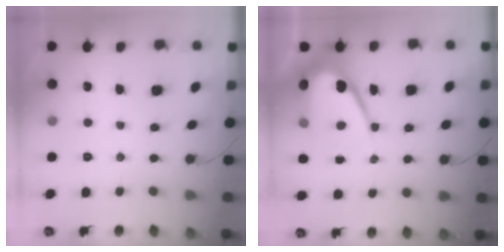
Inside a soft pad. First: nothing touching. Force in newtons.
{"total": 11.3, "press": 11.3, "slide": 1.1}